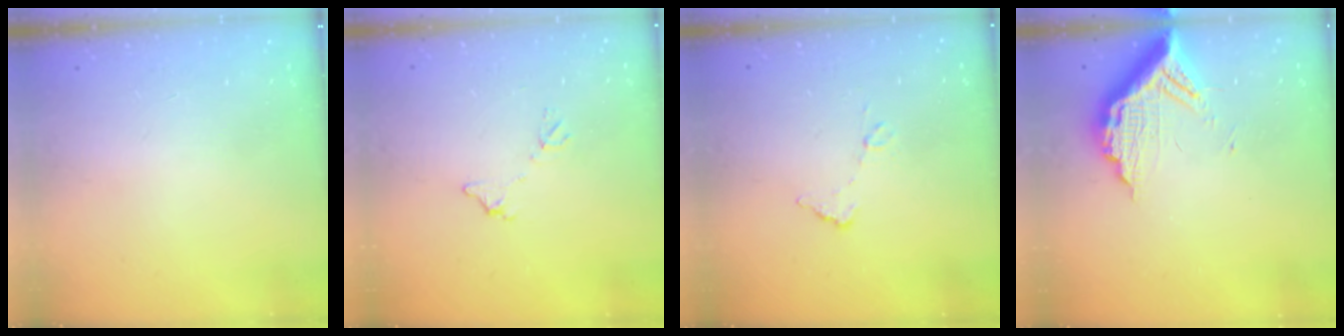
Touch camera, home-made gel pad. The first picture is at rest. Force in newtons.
{"total": 6.2, "press": 6.2, "slide": 0.3}
{"total": 5.5, "press": 5.5, "slide": 0.2}
{"total": 12.0, "press": 12.0, "slide": 1.1}